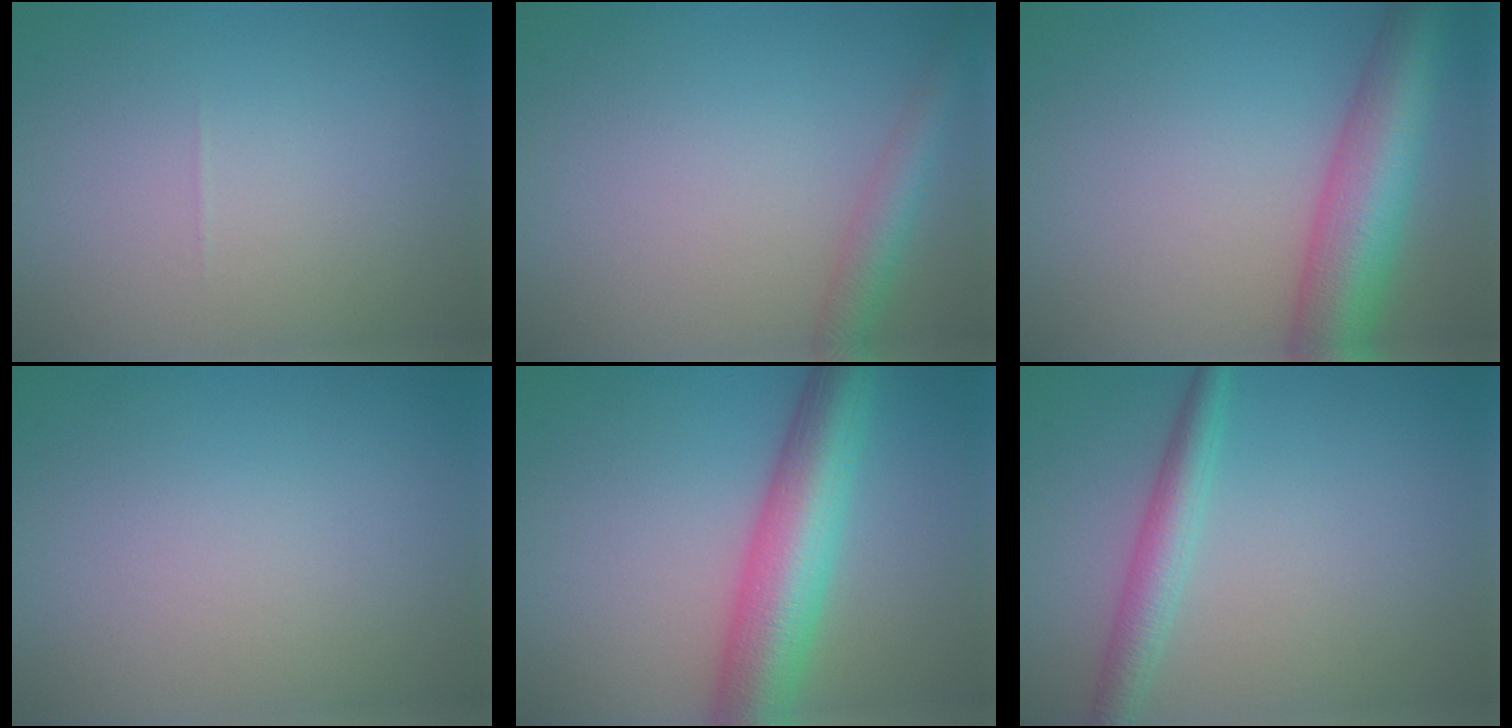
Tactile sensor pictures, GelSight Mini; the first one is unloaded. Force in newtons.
{"total": 2.9, "press": 2.9, "slide": 0.1}
{"total": 8.7, "press": 8.7, "slide": 0.2}
{"total": 0.0}
{"total": 8.5, "press": 8.5, "slide": 0.3}
{"total": 2.9, "press": 2.9, "slide": 0.0}